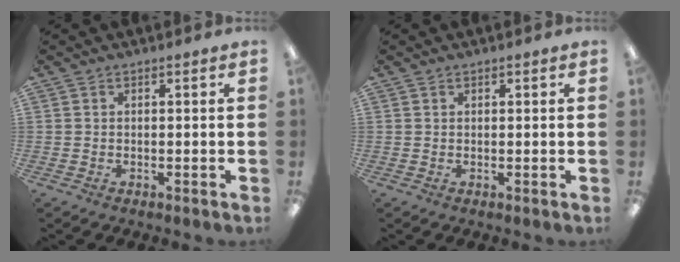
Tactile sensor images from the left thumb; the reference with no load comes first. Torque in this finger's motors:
{"motor_torque": [0.06, -0.06, -0.15, -0.09, 0.00]}